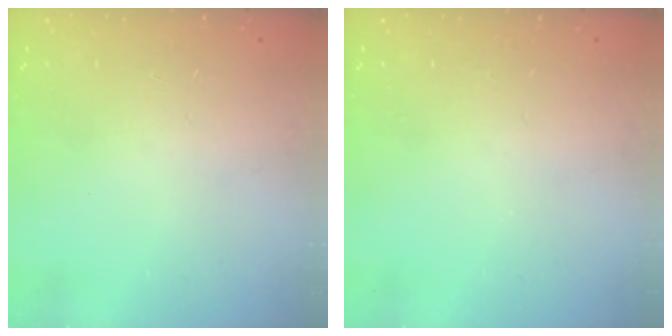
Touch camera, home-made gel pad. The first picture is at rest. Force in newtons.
{"total": 0.0}